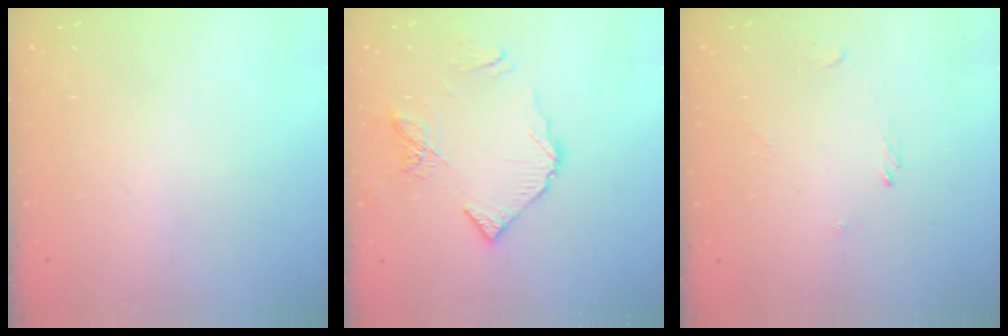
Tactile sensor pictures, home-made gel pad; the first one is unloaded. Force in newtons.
{"total": 10.5, "press": 10.4, "slide": 1.3}
{"total": 1.1, "press": 0.9, "slide": 0.5}